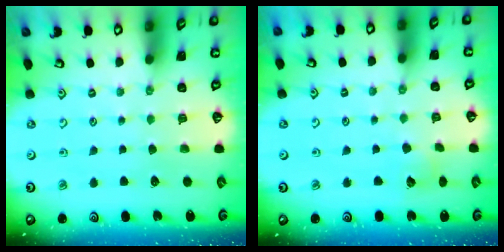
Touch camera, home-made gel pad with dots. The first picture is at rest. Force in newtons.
{"total": 2.9, "press": 2.9, "slide": 0.3}